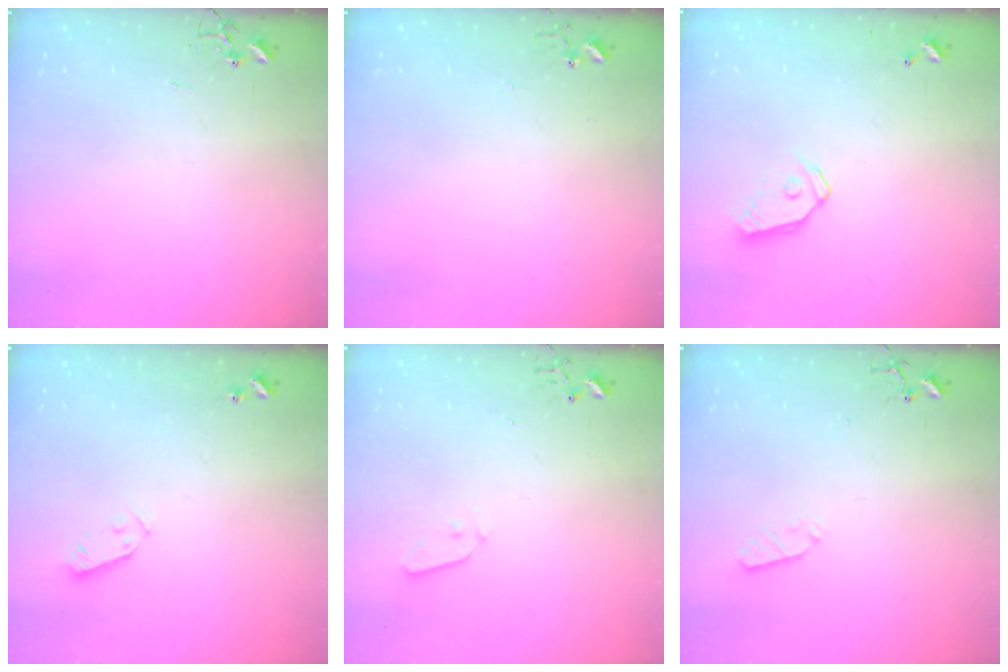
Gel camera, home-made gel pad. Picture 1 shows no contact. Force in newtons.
{"total": 3.9, "press": 3.9, "slide": 0.3}
{"total": 9.2, "press": 9.2, "slide": 1.0}
{"total": 3.1, "press": 3.0, "slide": 0.9}
{"total": 3.6, "press": 3.6, "slide": 0.5}
{"total": 3.6, "press": 3.6, "slide": 0.5}